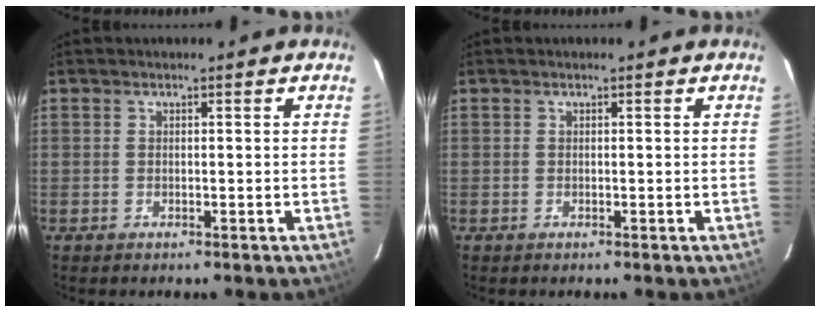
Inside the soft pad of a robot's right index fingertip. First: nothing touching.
{"total": 0.0}